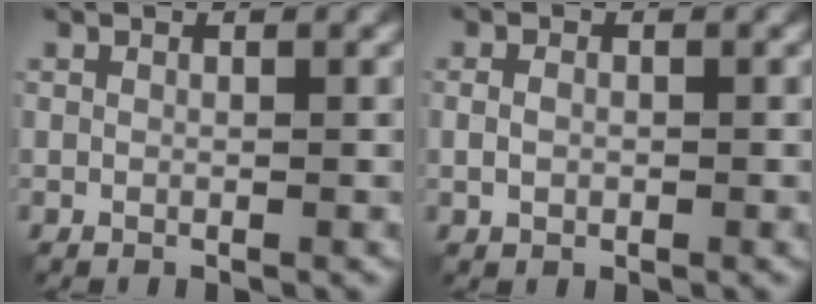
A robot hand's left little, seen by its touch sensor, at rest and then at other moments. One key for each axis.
{"total": 1.5, "fx": -0.4, "fy": 1.1, "fz": 0.9, "tx": -0.018, "ty": -0.001, "tz": -0.007}